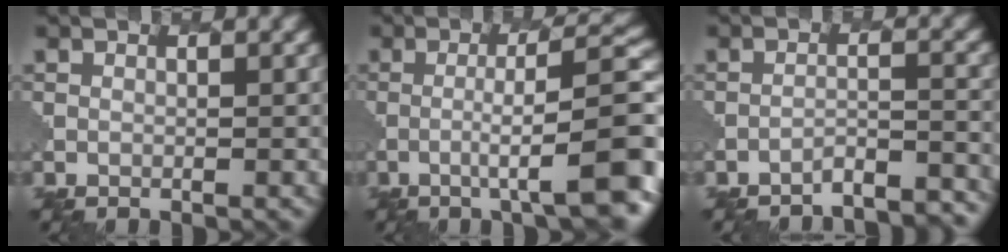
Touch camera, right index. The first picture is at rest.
{"total": 9.6, "force": [-2.6, 1.6, 9.1], "torque": [-0.116, 0.018, -0.043]}
{"total": 5.6, "force": [-5.4, 0.8, 1.4], "torque": [-0.018, 0.002, -0.076]}